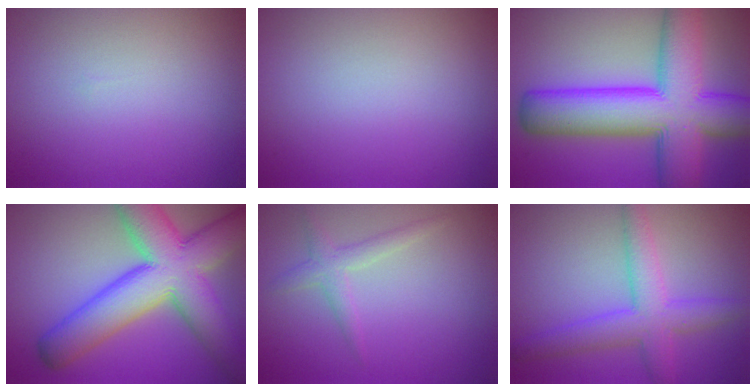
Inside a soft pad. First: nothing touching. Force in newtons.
{"total": 0.0}
{"total": 13.4, "press": 13.4, "slide": 0.3}
{"total": 12.2, "press": 12.2, "slide": 0.5}
{"total": 1.9, "press": 1.9, "slide": 0.1}
{"total": 4.7, "press": 4.7, "slide": 0.3}